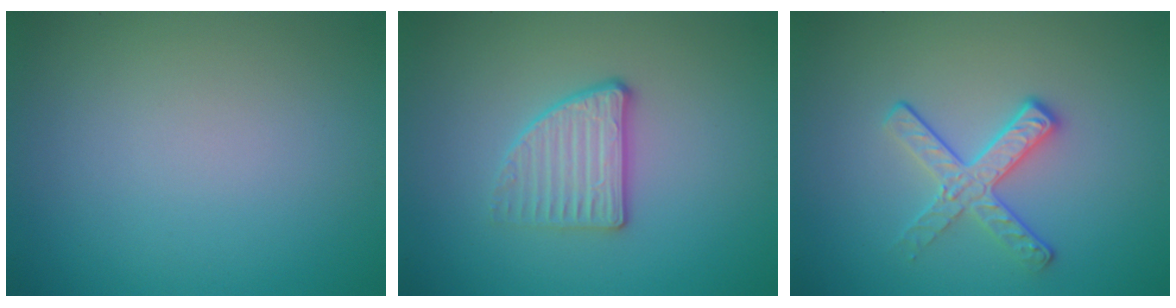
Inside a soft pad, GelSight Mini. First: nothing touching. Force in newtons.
{"total": 2.7, "press": 2.4, "slide": 1.1}
{"total": 2.9, "press": 2.6, "slide": 1.4}